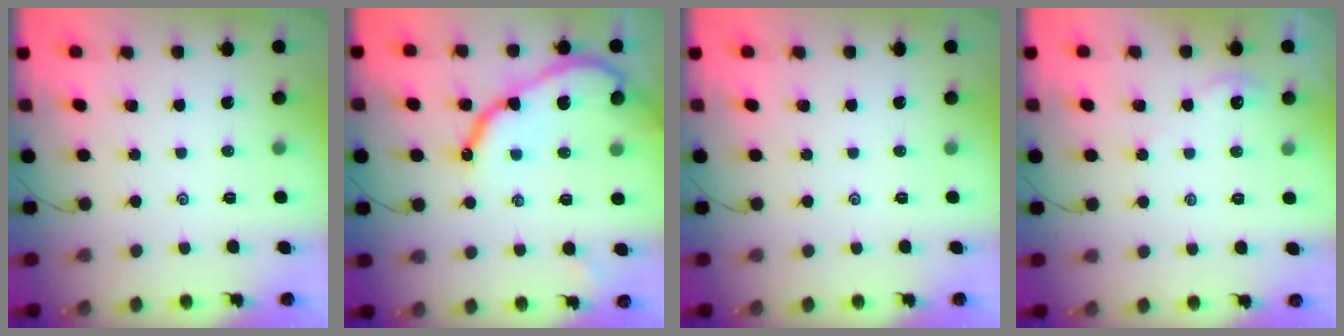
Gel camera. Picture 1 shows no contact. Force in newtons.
{"total": 12.2, "press": 12.1, "slide": 1.1}
{"total": 0.0}
{"total": 1.9, "press": 1.9, "slide": 0.4}